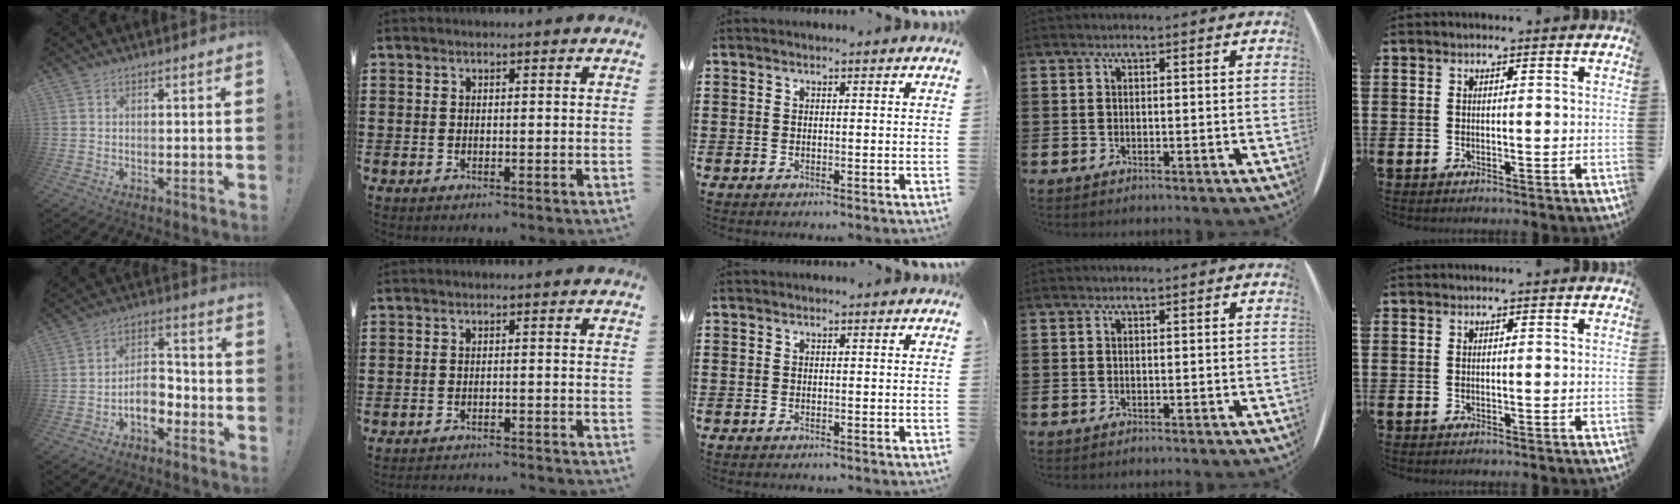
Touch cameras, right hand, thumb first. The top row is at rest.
{"thumb": {"total": 8.1, "force": [-4.2, 5.2, 4.6], "torque": [-0.070, 0.024, -0.069]}, "index": {"total": 2.0, "force": [-2.0, -0.2, 0.2], "torque": [-0.007, 0.000, -0.042]}}